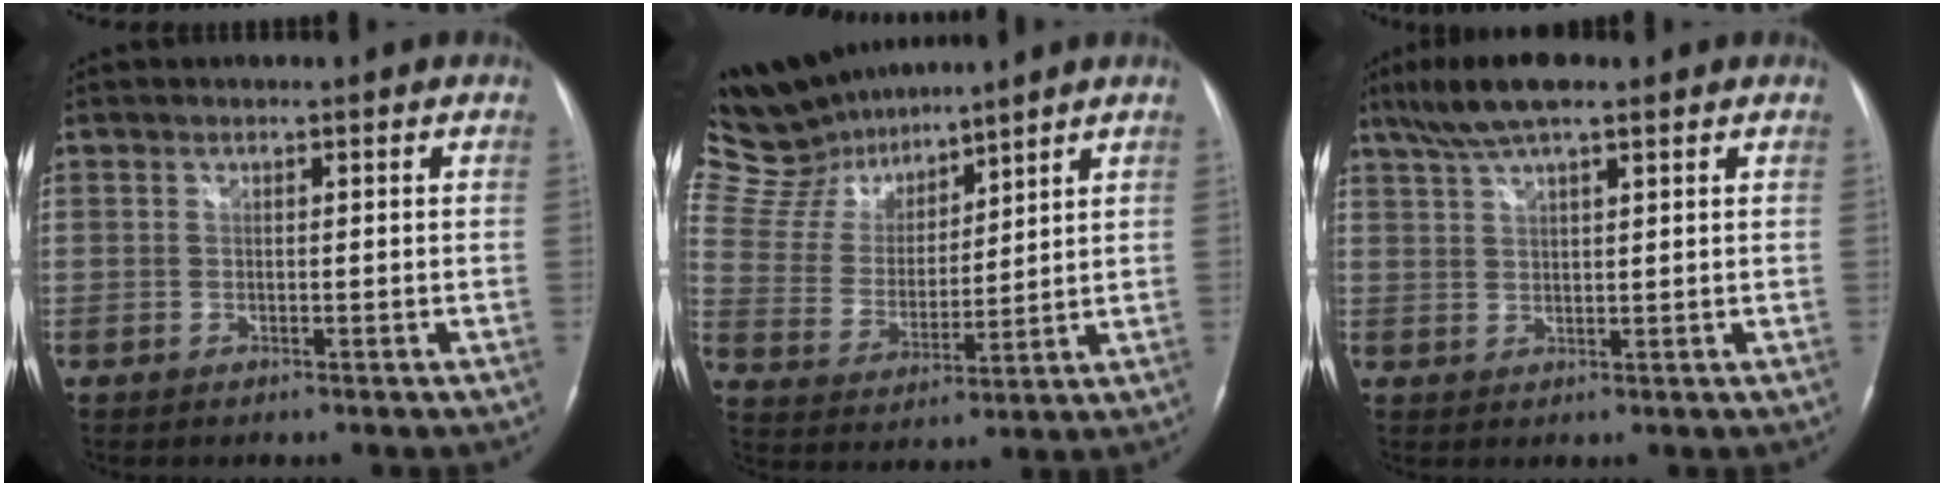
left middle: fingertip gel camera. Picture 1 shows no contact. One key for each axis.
{"total": 13.8, "fx": 12.6, "fy": 3.8, "fz": 4.0, "tx": -0.087, "ty": 0.023, "tz": 0.247}
{"total": 7.6, "fx": 5.5, "fy": 1.3, "fz": 5.1, "tx": -0.100, "ty": 0.021, "tz": 0.095}